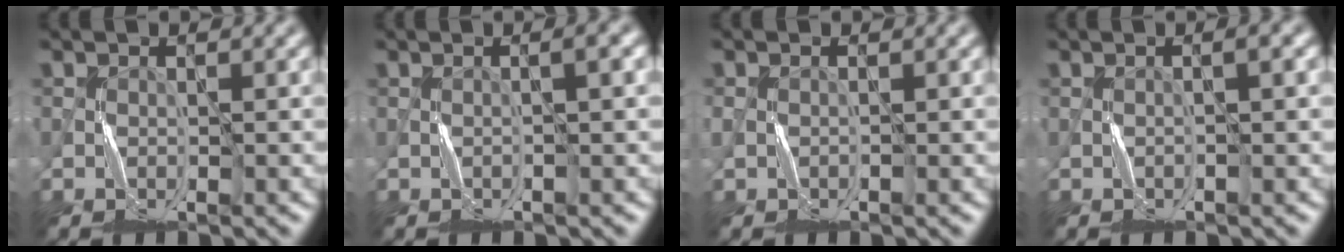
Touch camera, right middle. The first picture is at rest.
{"total": 2.0, "force": [0.7, 0.3, 1.9], "torque": [-0.015, 0.005, -0.001]}
{"total": 0.0}
{"total": 1.3, "force": [0.5, -0.1, 1.2], "torque": [-0.014, 0.001, 0.004]}